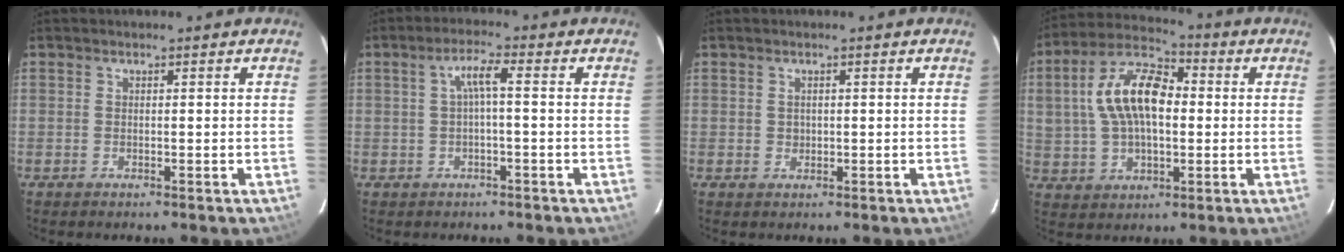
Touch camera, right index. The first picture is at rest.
{"total": 3.4, "force": [-0.3, 0.3, 3.4], "torque": [-0.067, 0.009, -0.001]}
{"total": 1.0, "force": [0.2, 1.0, 0.2], "torque": [-0.001, 0.002, 0.004]}
{"total": 14.8, "force": [1.7, 8.3, 12.1], "torque": [-0.241, 0.027, 0.028]}